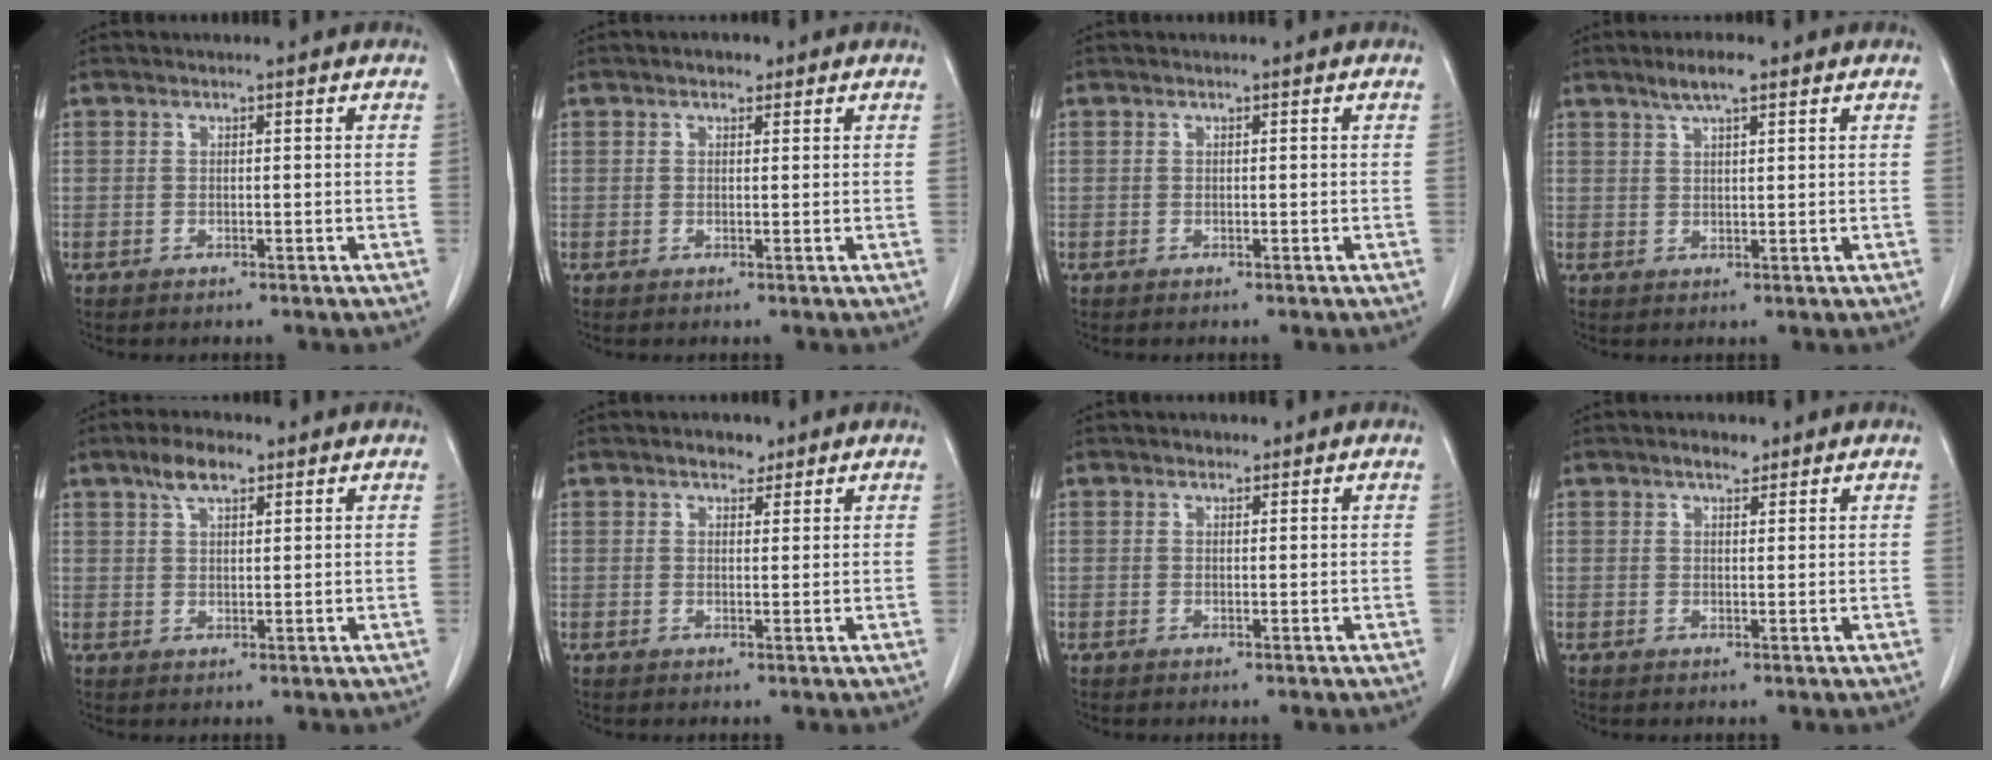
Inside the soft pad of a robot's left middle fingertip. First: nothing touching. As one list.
[{"total": 1.5, "force": [1.0, 0.8, 0.8], "torque": [-0.015, 0.004, 0.012]}, {"total": 0.0}, {"total": 3.9, "force": [2.7, 0.5, 2.7], "torque": [-0.056, 0.006, 0.048]}, {"total": 5.9, "force": [3.8, 2.0, 4.1], "torque": [-0.082, 0.013, 0.067]}, {"total": 2.3, "force": [1.6, 1.3, 0.9], "torque": [-0.016, 0.003, 0.022]}, {"total": 0.7, "force": [0.6, 0.5, 0.1], "torque": [-0.005, -0.001, 0.005]}, {"total": 2.0, "force": [1.5, 0.8, 1.0], "torque": [-0.021, 0.002, 0.021]}]